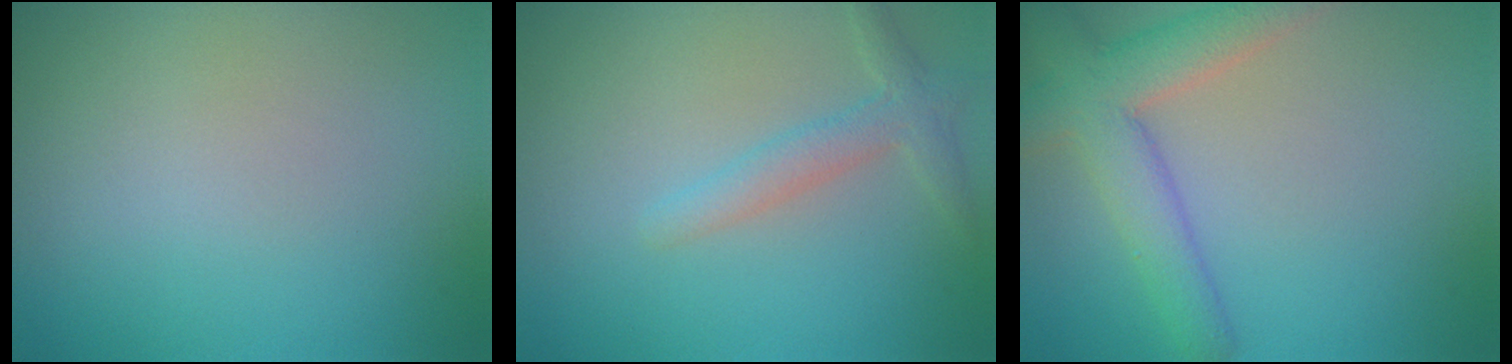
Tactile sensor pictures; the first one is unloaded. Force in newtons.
{"total": 2.2, "press": 2.2, "slide": 0.2}
{"total": 5.1, "press": 5.1, "slide": 0.2}